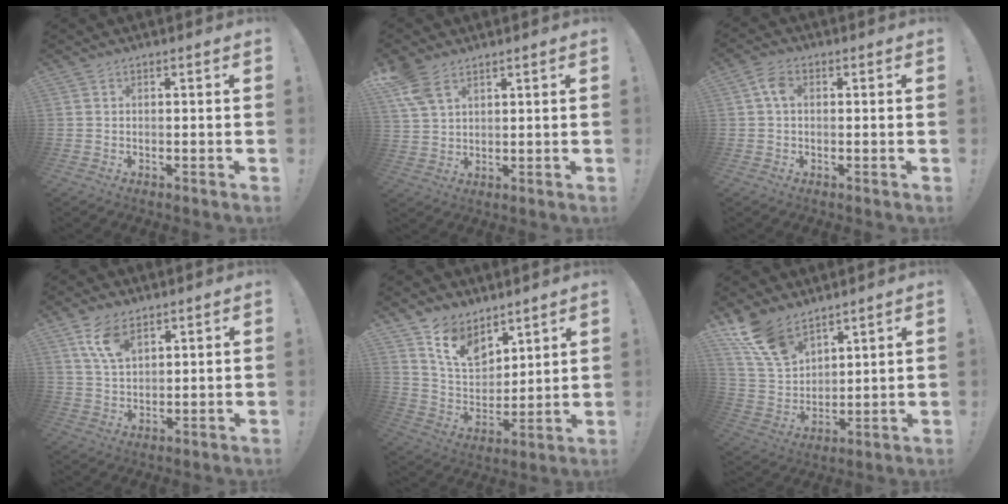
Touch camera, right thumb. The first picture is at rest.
{"total": 8.0, "force": [5.0, 4.4, 4.4], "torque": [-0.088, -0.019, 0.099]}
{"total": 4.3, "force": [0.6, 2.8, 3.2], "torque": [-0.060, 0.011, 0.012]}
{"total": 9.1, "force": [5.4, 4.8, 5.6], "torque": [-0.102, -0.015, 0.102]}
{"total": 11.7, "force": [8.6, 6.8, 4.1], "torque": [-0.086, -0.058, 0.168]}
{"total": 13.8, "force": [10.3, 7.0, 5.9], "torque": [-0.129, -0.058, 0.201]}